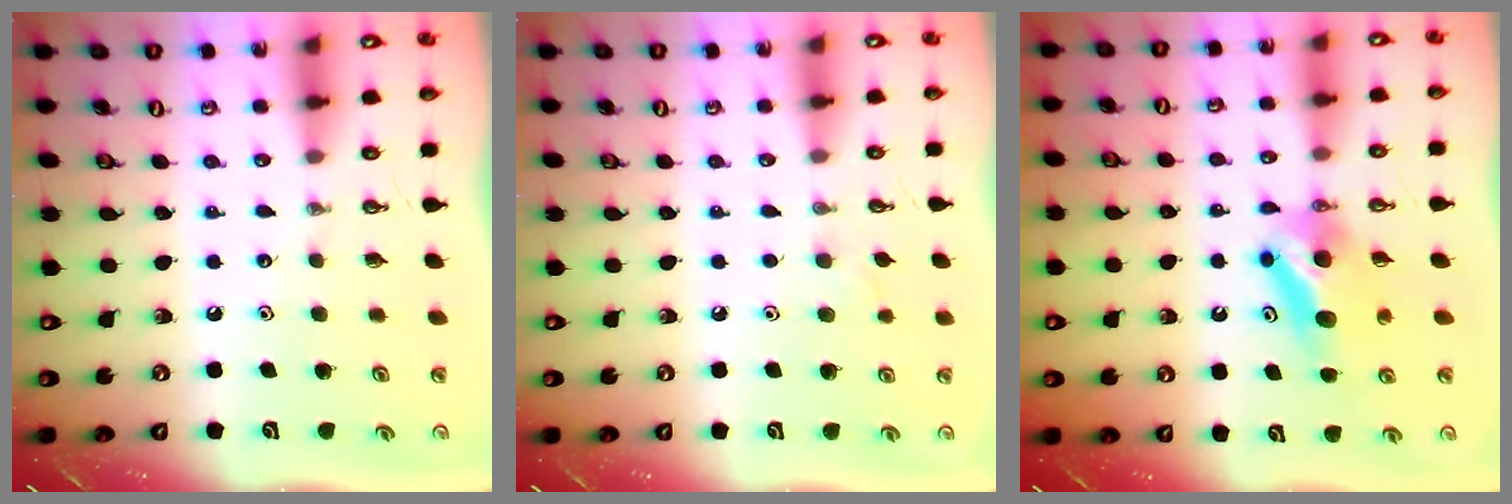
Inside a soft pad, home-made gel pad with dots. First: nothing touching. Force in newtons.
{"total": 4.8, "press": 4.6, "slide": 1.4}
{"total": 9.6, "press": 5.7, "slide": 7.7}